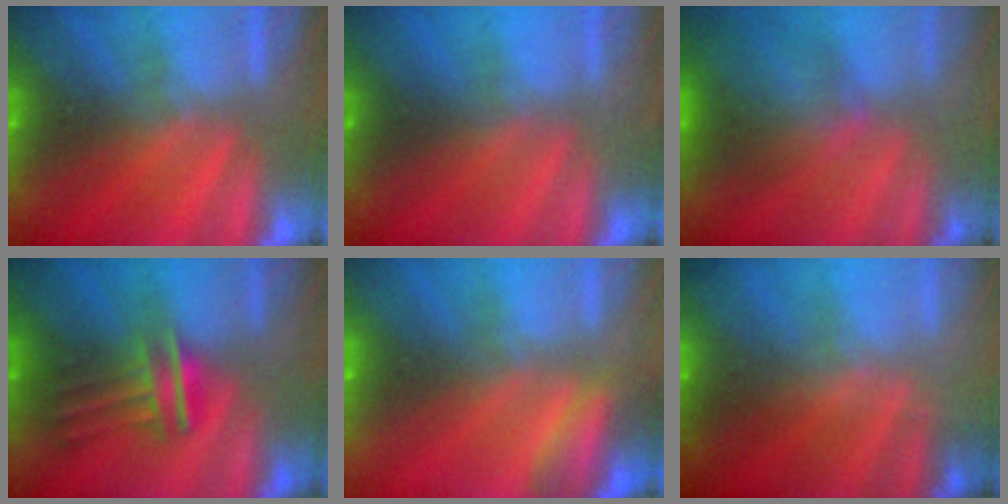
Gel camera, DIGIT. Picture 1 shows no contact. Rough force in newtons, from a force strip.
{"total": 4.9}
{"total": 3.6}
{"total": 3.6}
{"total": 2.7}
{"total": 1.8}